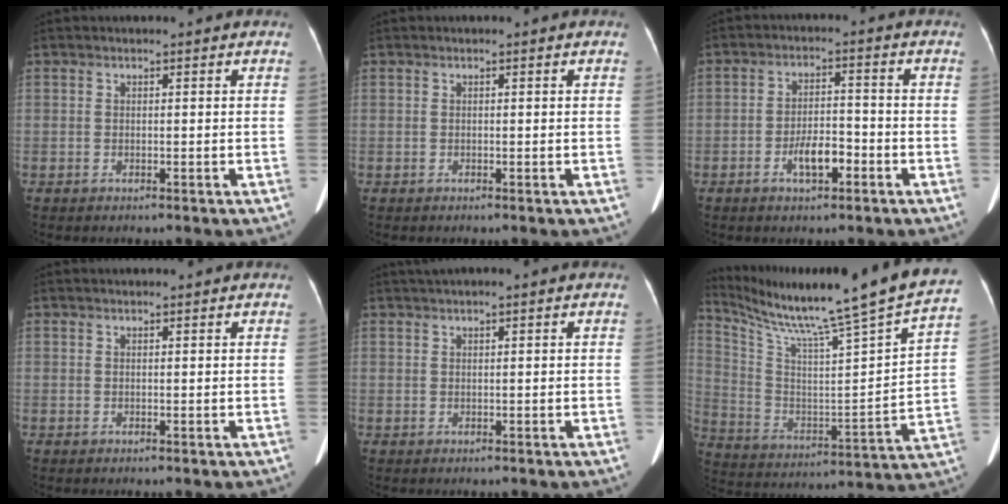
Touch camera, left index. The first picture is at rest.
{"total": 0.0}
{"total": 5.0, "force": [-2.4, 1.8, 3.9], "torque": [-0.076, 0.005, -0.043]}
{"total": 2.0, "force": [1.8, 0.4, 0.7], "torque": [-0.011, 0.025, 0.023]}
{"total": 1.9, "force": [1.4, 0.0, 1.3], "torque": [-0.021, 0.023, 0.027]}
{"total": 27.9, "force": [23.0, -0.7, 15.8], "torque": [-0.279, -0.061, 0.340]}